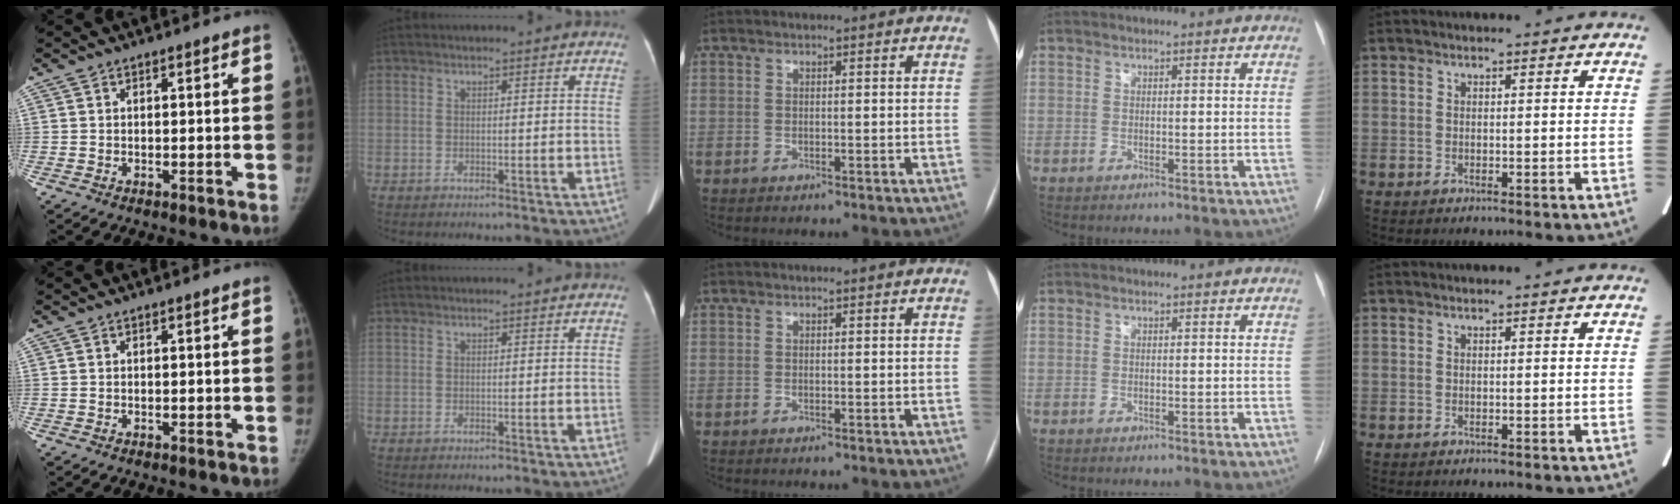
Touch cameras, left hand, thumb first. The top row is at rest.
{}